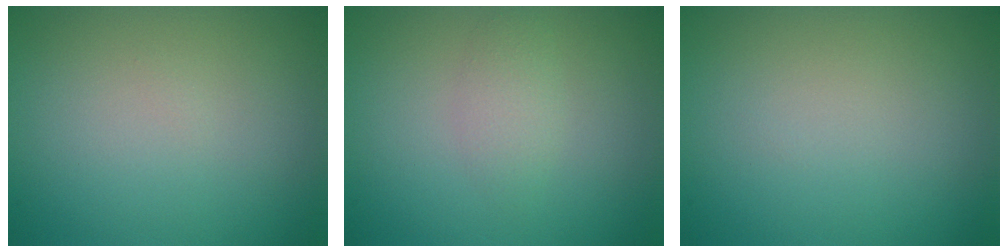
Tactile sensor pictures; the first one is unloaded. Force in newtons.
{"total": 1.5, "press": 1.5, "slide": 0.0}
{"total": 0.0}